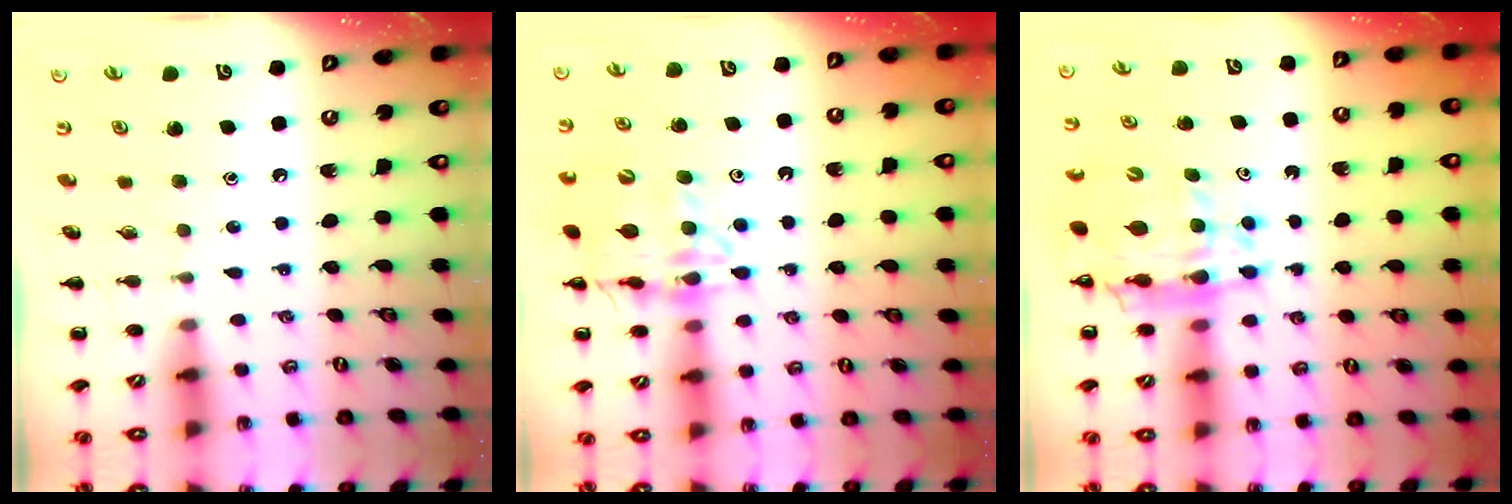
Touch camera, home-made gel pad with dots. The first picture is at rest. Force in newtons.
{"total": 15.1, "press": 14.8, "slide": 2.6}
{"total": 13.5, "press": 12.9, "slide": 3.8}